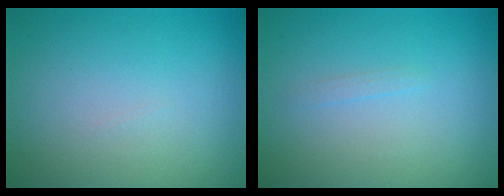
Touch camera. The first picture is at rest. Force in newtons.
{"total": 0.5, "press": 0.5, "slide": 0.1}